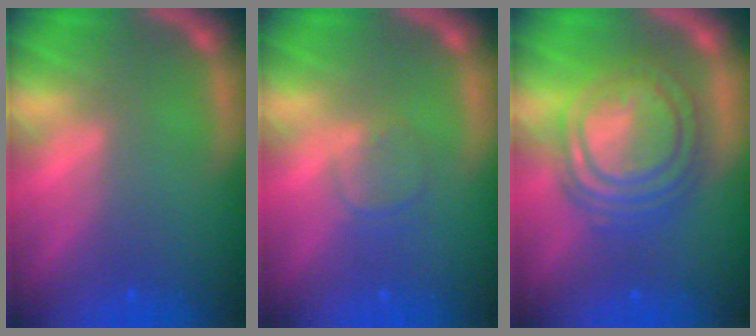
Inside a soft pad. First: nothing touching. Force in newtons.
{"total": 1.9}
{"total": 9.5}